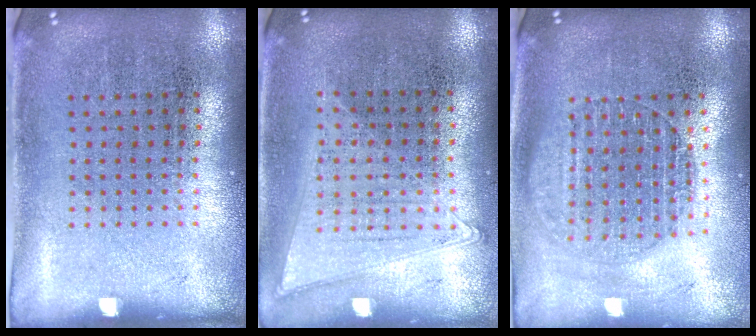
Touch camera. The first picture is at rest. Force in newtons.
{"total": 1.0, "press": 1.0, "slide": 0.3}
{"total": 1.6, "press": 1.4, "slide": 0.8}